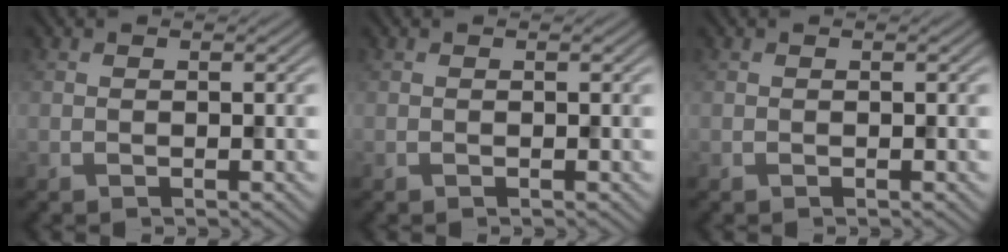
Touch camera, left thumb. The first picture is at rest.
{"total": 0.0}
{"total": 0.0}